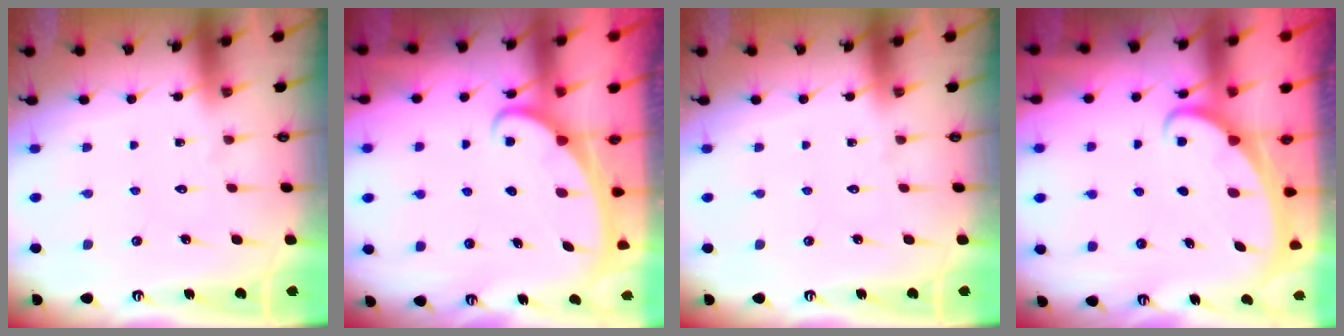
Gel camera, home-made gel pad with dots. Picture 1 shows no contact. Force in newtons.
{"total": 2.4, "press": 2.4, "slide": 0.4}
{"total": 0.0}
{"total": 2.5, "press": 2.5, "slide": 0.4}